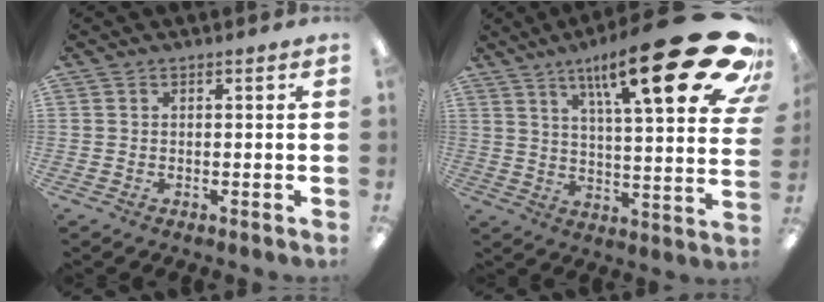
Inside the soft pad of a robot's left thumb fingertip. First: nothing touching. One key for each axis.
{"total": 27.6, "fx": 15.0, "fy": 6.5, "fz": 22.2, "tx": -0.323, "ty": -0.092, "tz": 0.231}